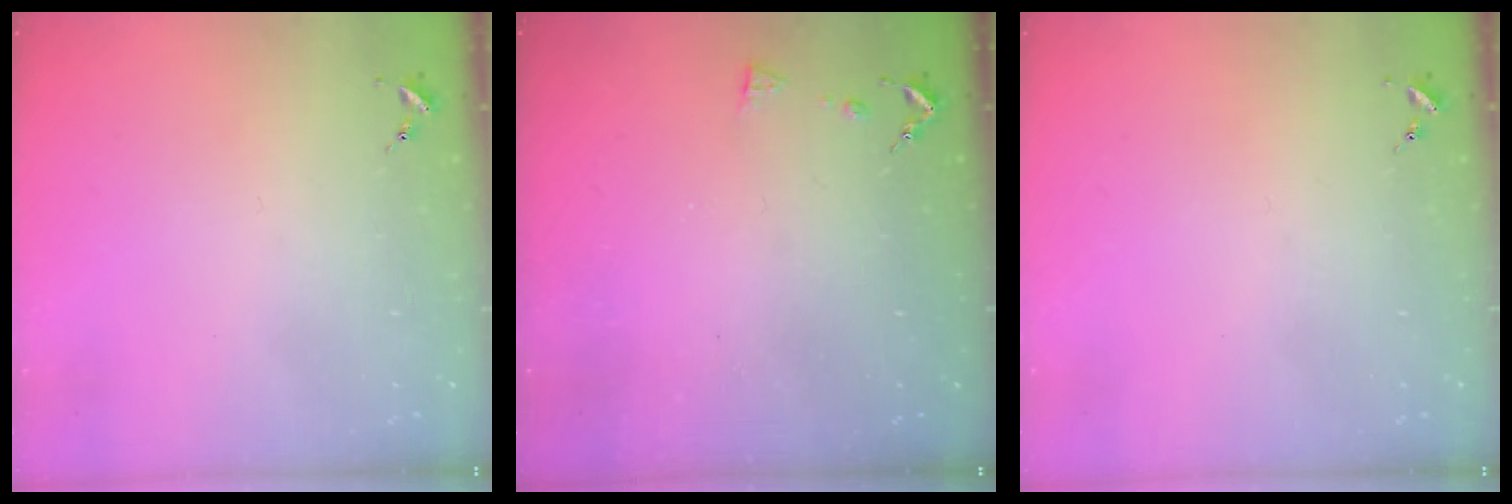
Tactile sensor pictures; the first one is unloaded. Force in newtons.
{"total": 5.4, "press": 5.4, "slide": 0.8}
{"total": 0.0}